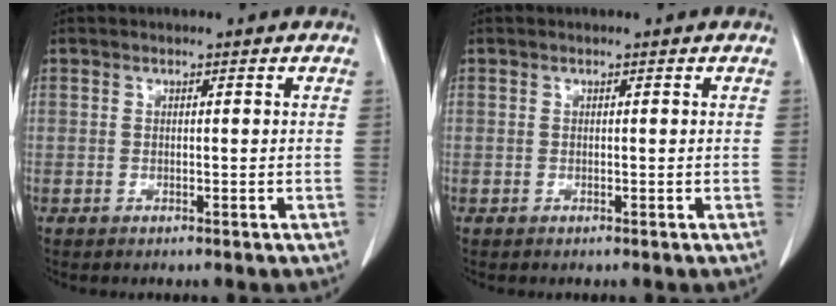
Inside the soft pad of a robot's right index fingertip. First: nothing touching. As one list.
[{"total": 0.0}]